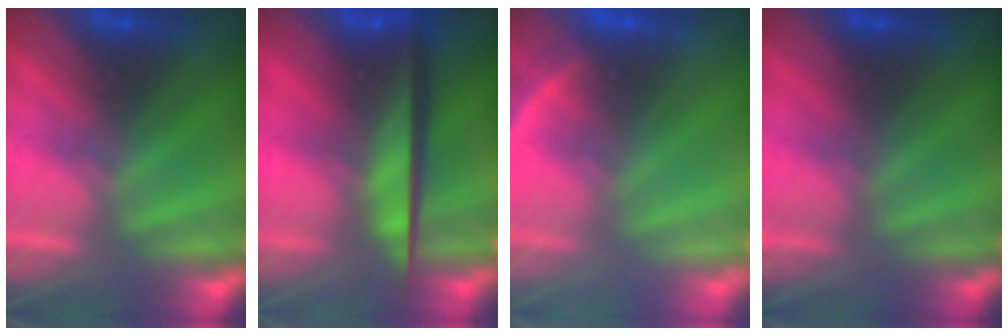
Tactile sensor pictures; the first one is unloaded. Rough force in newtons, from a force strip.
{"total": 7.3}
{"total": 8.1}
{"total": 2.5}